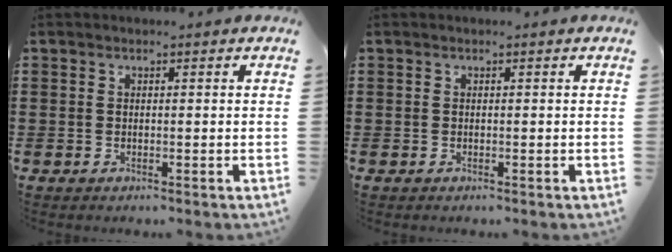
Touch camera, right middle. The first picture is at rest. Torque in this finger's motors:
{"motor_torque": [0.00, -0.01, 0.00, 0.00]}